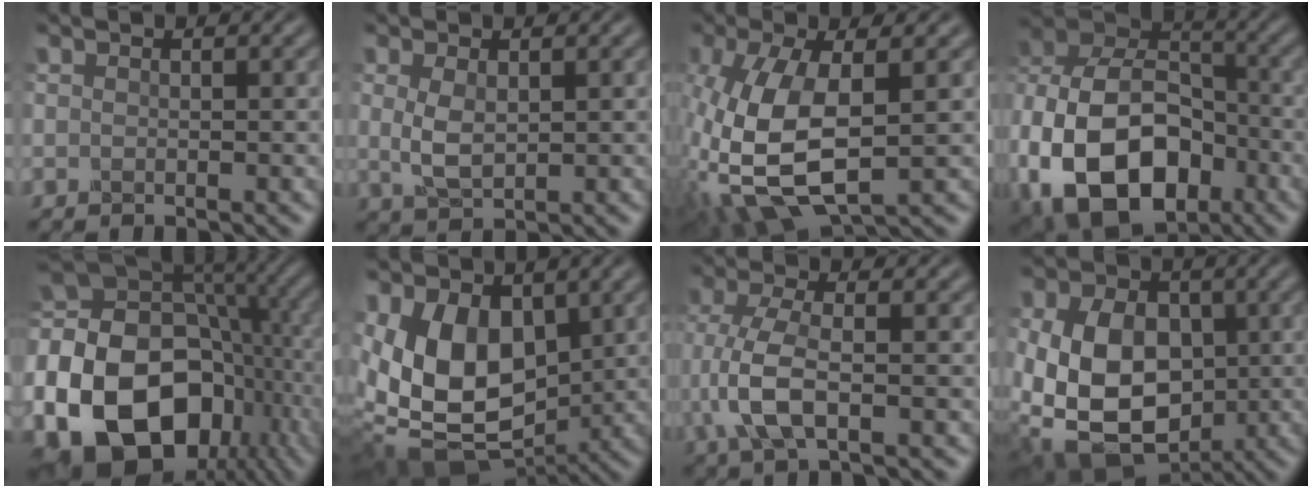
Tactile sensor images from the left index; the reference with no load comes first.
{"total": 2.4, "force": [0.4, 1.4, 1.9], "torque": [-0.054, 0.001, 0.012]}
{"total": 10.5, "force": [-1.0, 5.2, 9.1], "torque": [-0.239, -0.013, -0.012]}
{"total": 16.2, "force": [-5.2, 11.5, 10.1], "torque": [-0.221, -0.016, -0.091]}
{"total": 21.8, "force": [-6.0, 16.0, 13.5], "torque": [-0.286, -0.026, -0.098]}
{"total": 10.3, "force": [0.8, 6.8, 7.8], "torque": [-0.167, -0.019, 0.015]}
{"total": 5.2, "force": [-1.2, 2.2, 4.5], "torque": [-0.121, 0.006, -0.026]}
{"total": 15.1, "force": [-1.8, 12.3, 8.6], "torque": [-0.186, -0.020, -0.038]}